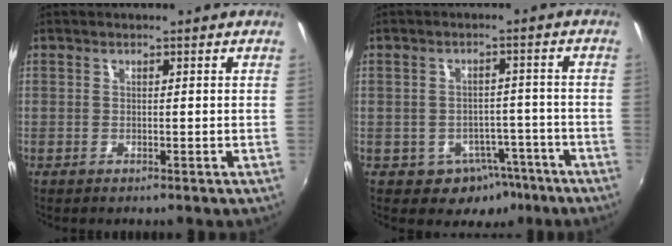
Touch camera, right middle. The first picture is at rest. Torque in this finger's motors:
{"motor_torque": [0.39, -0.57, 0.09, 0.03]}